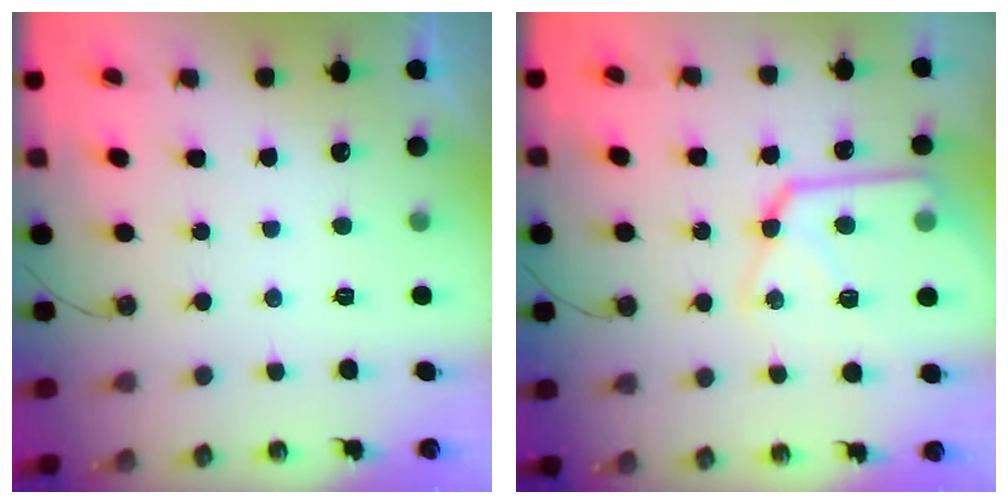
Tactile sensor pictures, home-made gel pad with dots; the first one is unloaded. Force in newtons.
{"total": 16.4, "press": 16.4, "slide": 1.5}